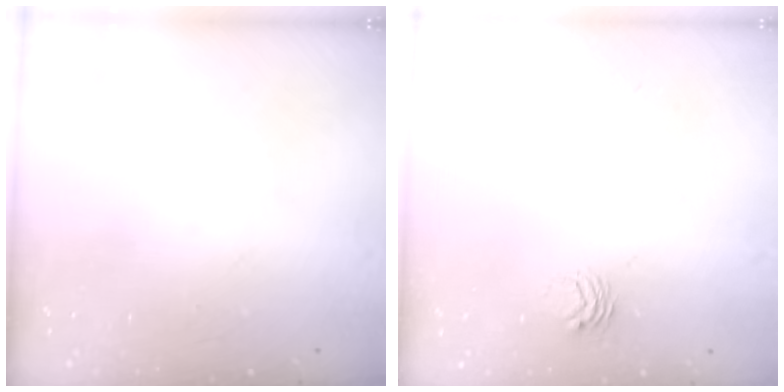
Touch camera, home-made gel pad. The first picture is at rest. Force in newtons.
{"total": 3.5, "press": 3.4, "slide": 0.5}